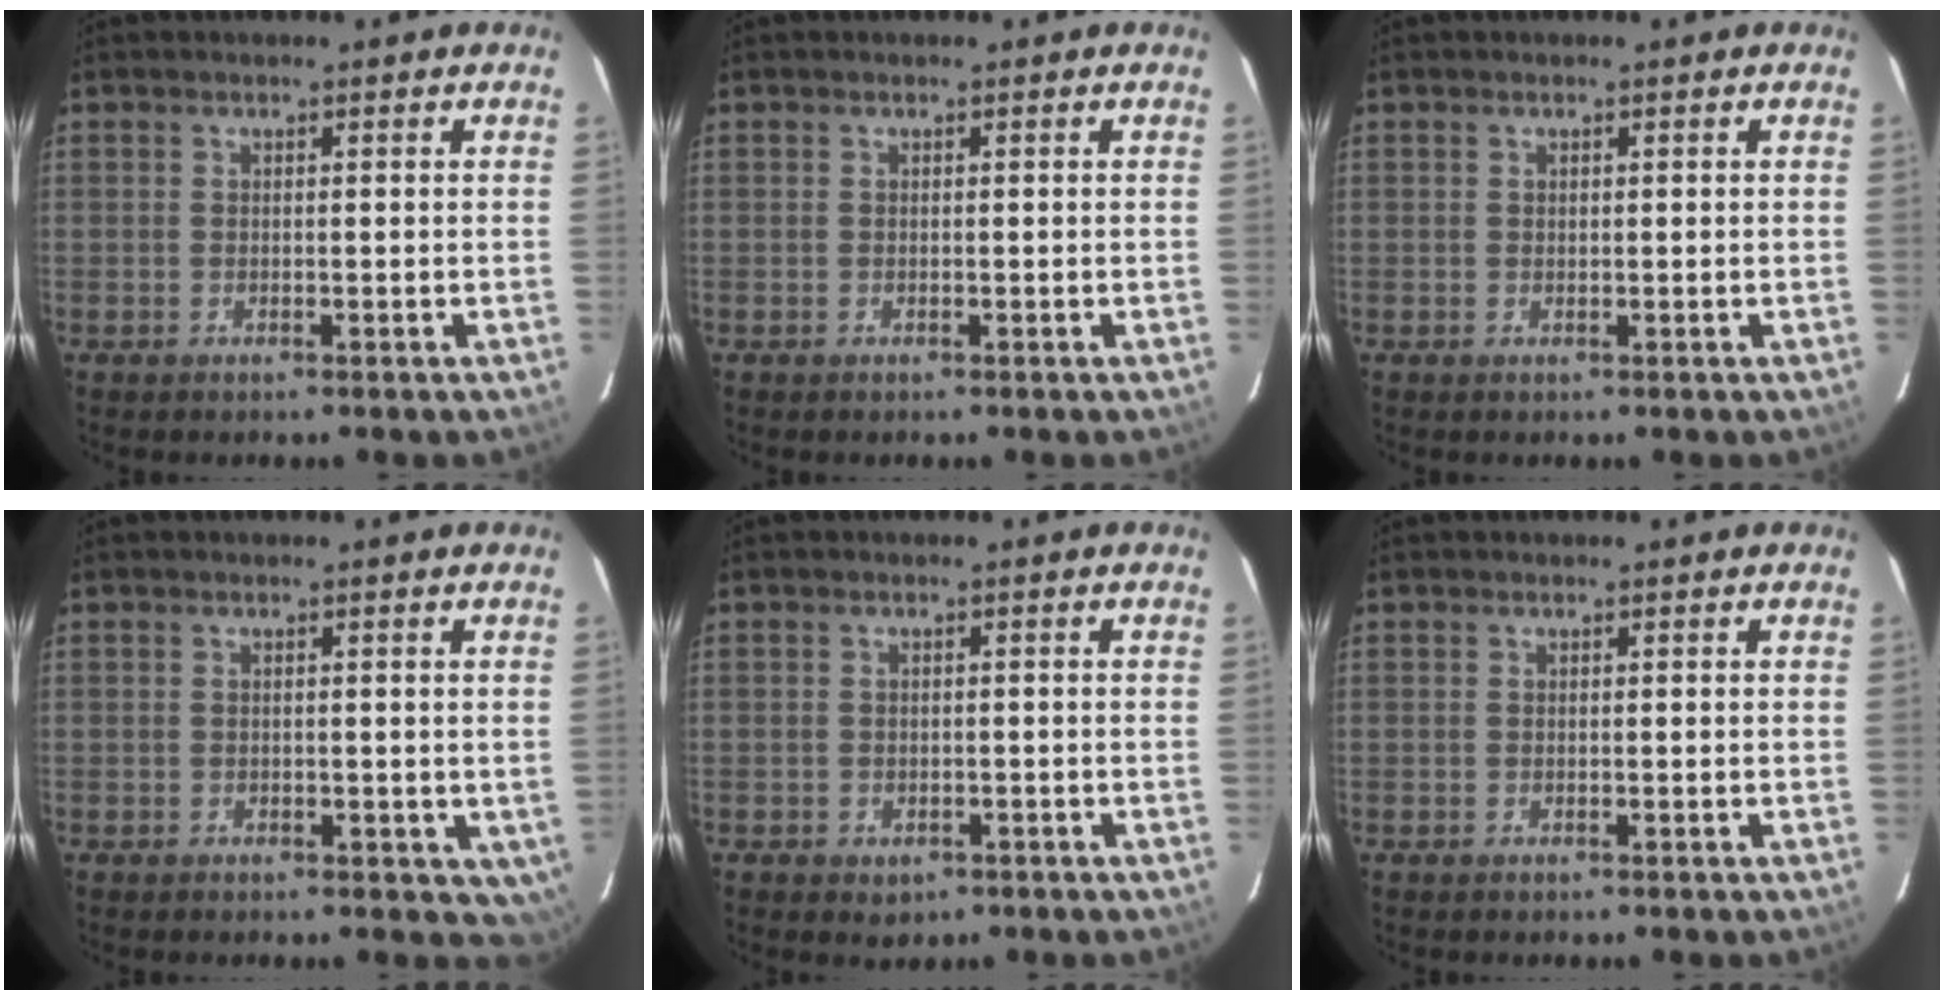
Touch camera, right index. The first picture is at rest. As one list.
[{"total": 0.0}, {"total": 0.0}, {"total": 3.5, "force": [-0.5, 2.9, 2.0], "torque": [-0.006, 0.008, 0.003]}, {"total": 2.9, "force": [-1.2, 2.4, 1.1], "torque": [-0.025, -0.001, -0.008]}, {"total": 0.0}]